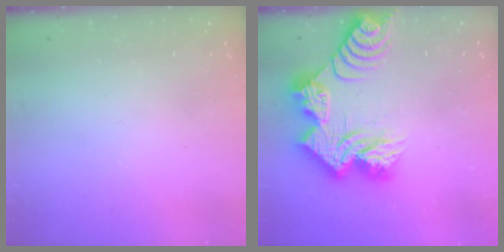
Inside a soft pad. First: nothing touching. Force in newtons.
{"total": 19.6, "press": 19.6, "slide": 1.4}